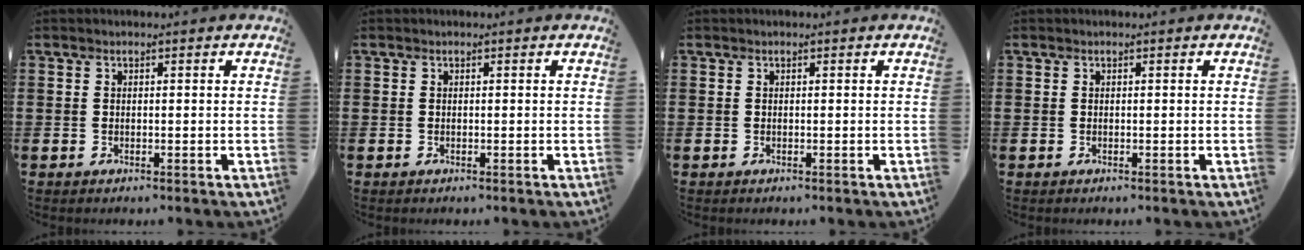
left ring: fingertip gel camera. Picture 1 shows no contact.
{"total": 0.0}
{"total": 0.0}
{"total": 0.0}